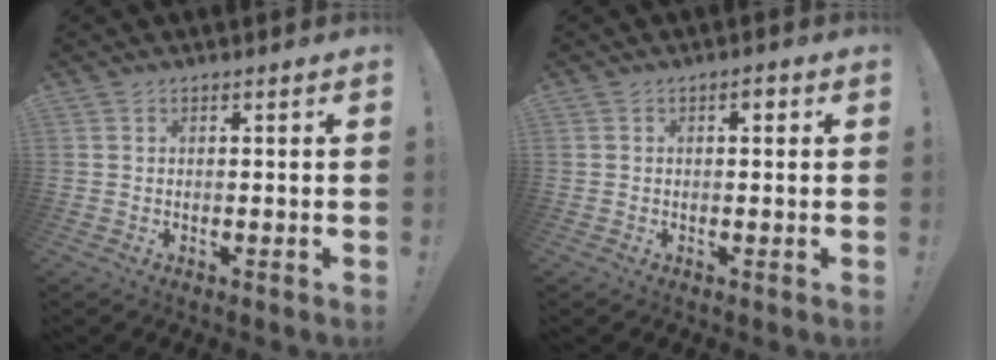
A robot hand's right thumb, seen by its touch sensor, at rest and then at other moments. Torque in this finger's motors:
{"motor_torque": [0.56, 0.92, 0.53, -0.02, -0.03]}